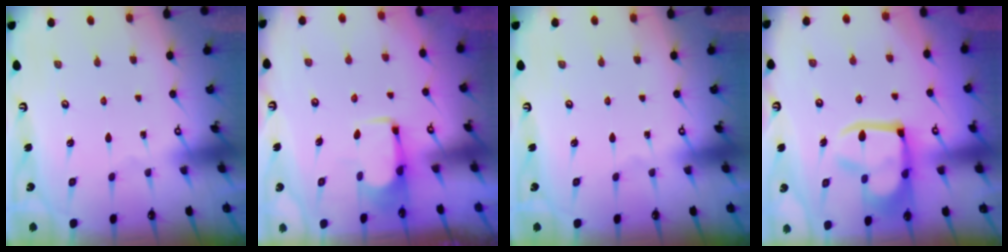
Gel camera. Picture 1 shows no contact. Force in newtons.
{"total": 1.7, "press": 1.6, "slide": 0.7}
{"total": 0.0}
{"total": 12.3, "press": 12.2, "slide": 1.7}